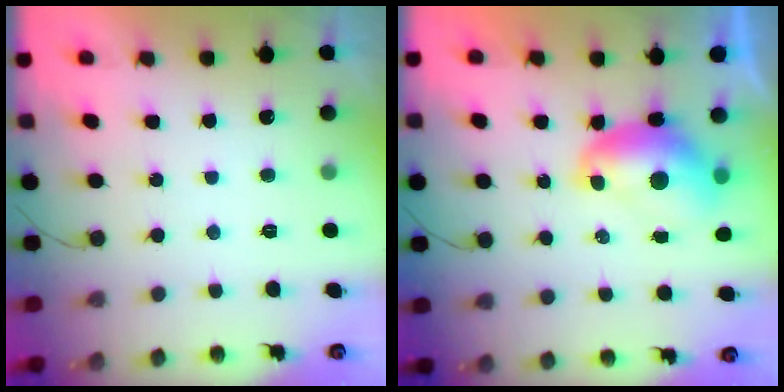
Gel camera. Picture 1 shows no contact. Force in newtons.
{"total": 9.6, "press": 9.6, "slide": 1.0}